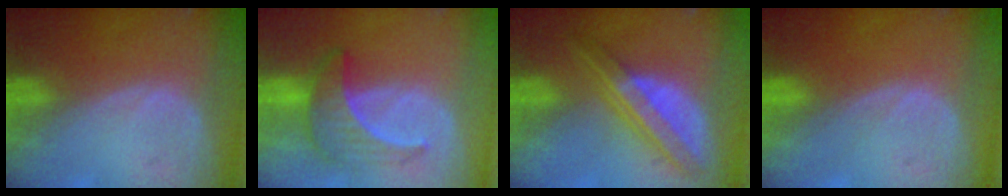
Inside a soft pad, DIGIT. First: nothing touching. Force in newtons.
{"total": 6.5, "press": 6.3, "slide": 1.4}
{"total": 7.8, "press": 6.6, "slide": 4.1}
{"total": 0.0}